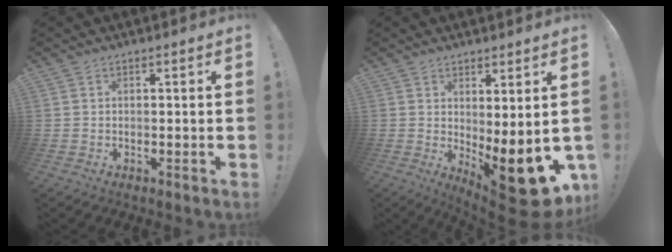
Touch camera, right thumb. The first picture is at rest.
{"total": 13.9, "force": [-4.1, 3.7, 12.8], "torque": [-0.126, -0.006, -0.052]}